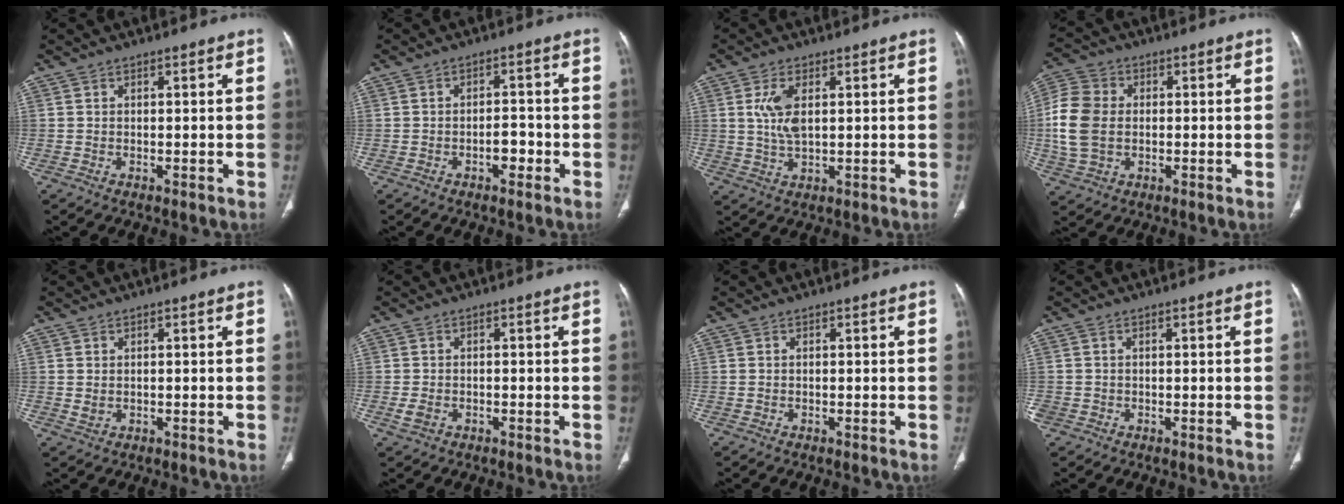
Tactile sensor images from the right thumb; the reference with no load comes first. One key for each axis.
{"total": 3.4, "fx": -1.5, "fy": 1.9, "fz": 2.4, "tx": -0.025, "ty": 0.015, "tz": -0.024}
{"total": 5.9, "fx": 1.3, "fy": 2.8, "fz": 5.1, "tx": -0.109, "ty": -0.005, "tz": 0.029}
{"total": 11.4, "fx": -0.3, "fy": 8.4, "fz": 7.7, "tx": -0.165, "ty": 0.012, "tz": -0.009}
{"total": 1.4, "fx": 0.1, "fy": 1.1, "fz": 0.9, "tx": -0.018, "ty": 0.000, "tz": 0.007}
{"total": 2.2, "fx": -0.9, "fy": 1.6, "fz": 1.3, "tx": -0.032, "ty": 0.003, "tz": -0.013}
{"total": 0.0}
{"total": 1.4, "fx": -0.5, "fy": 1.3, "fz": 0.4, "tx": -0.008, "ty": 0.003, "tz": -0.010}